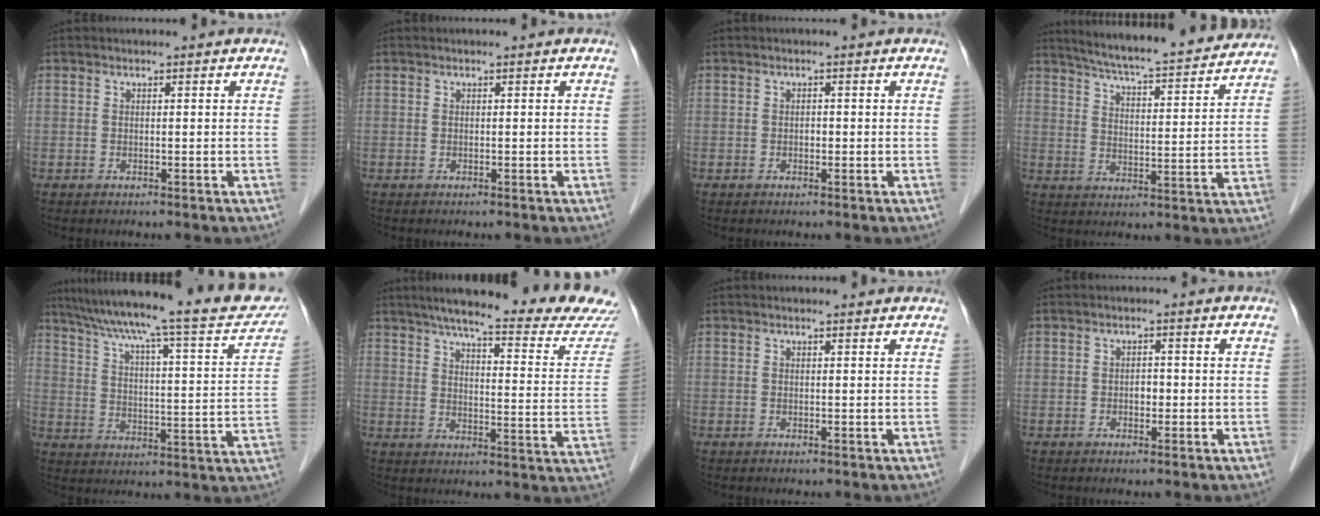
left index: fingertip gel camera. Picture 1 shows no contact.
{"total": 0.0}
{"total": 0.6, "force": [-0.1, 0.4, 0.4], "torque": [-0.007, 0.003, -0.005]}
{"total": 20.5, "force": [18.8, 1.5, 8.1], "torque": [-0.125, -0.011, 0.253]}
{"total": 27.0, "force": [22.5, 2.4, 14.6], "torque": [-0.229, -0.010, 0.296]}
{"total": 23.7, "force": [21.4, 0.4, 10.2], "torque": [-0.147, -0.066, 0.265]}
{"total": 1.5, "force": [1.5, 0.2, 0.2], "torque": [-0.014, 0.005, 0.012]}
{"total": 1.4, "force": [-0.3, 0.9, 1.0], "torque": [-0.014, 0.004, -0.006]}